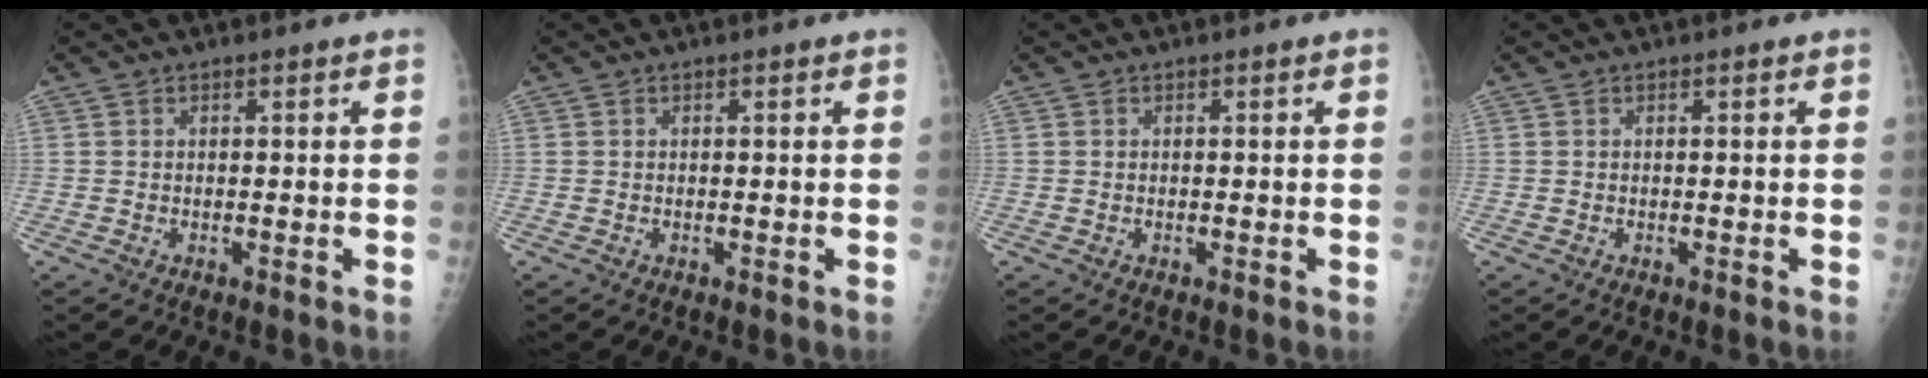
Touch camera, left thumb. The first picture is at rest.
{"total": 0.0}
{"total": 0.0}
{"total": 0.0}